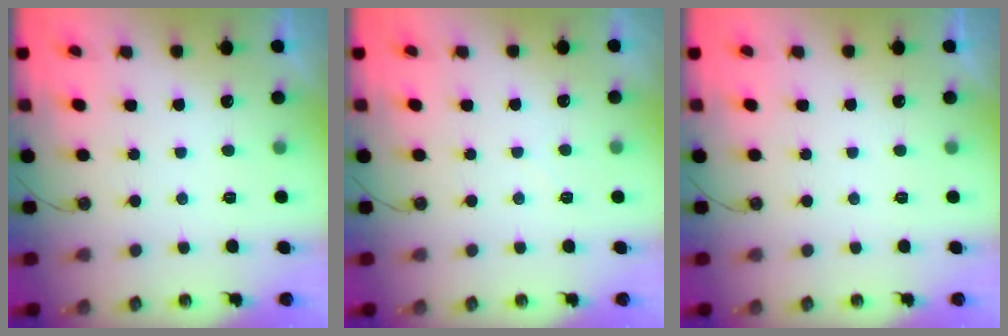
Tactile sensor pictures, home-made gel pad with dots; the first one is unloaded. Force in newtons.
{"total": 4.0, "press": 3.9, "slide": 0.6}
{"total": 0.0}